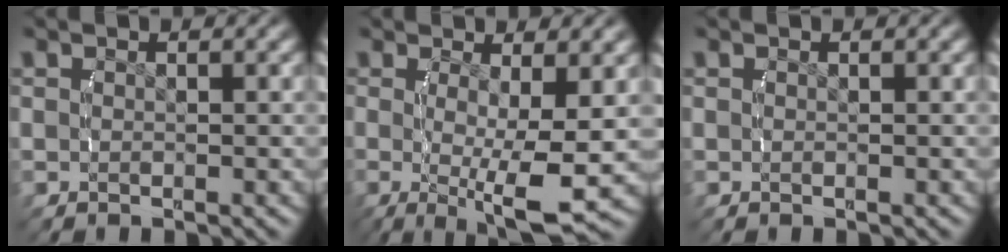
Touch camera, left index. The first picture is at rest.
{"total": 6.5, "force": [-1.2, 1.3, 6.3], "torque": [-0.108, -0.028, -0.006]}
{"total": 0.0}